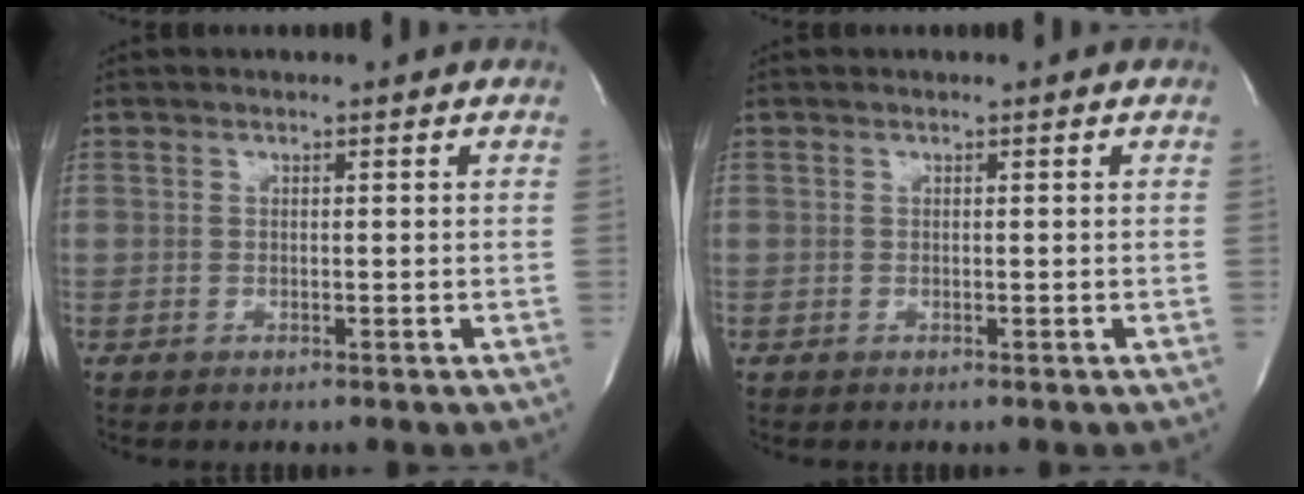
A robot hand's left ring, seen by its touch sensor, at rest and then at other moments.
{"total": 0.0}